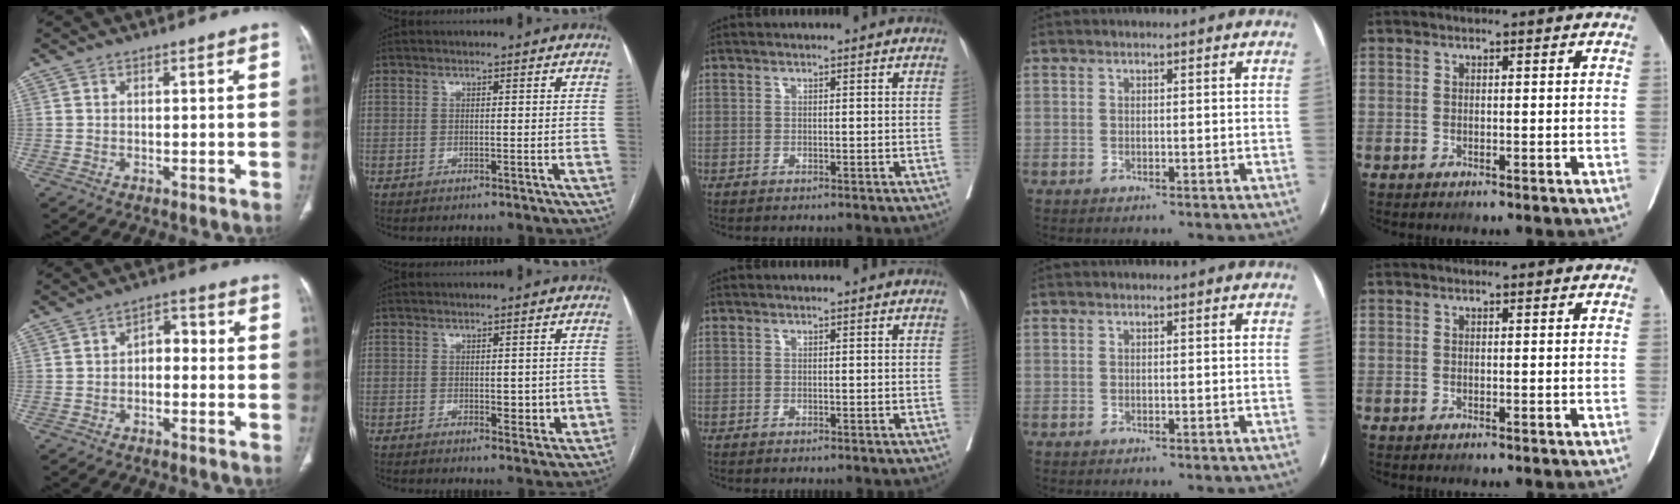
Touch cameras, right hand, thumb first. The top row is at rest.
{"thumb": {"total": 4.3, "force": [-0.7, 2.9, 3.1], "torque": [-0.030, 0.025, -0.022]}, "index": {"total": 3.6, "force": [-0.2, 2.0, 3.0], "torque": [-0.033, -0.001, 0.005]}}